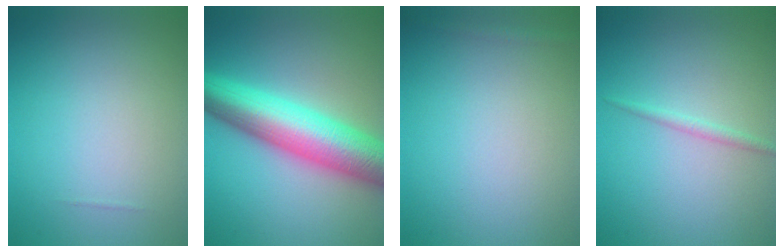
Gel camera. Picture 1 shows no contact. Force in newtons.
{"total": 10.0, "press": 10.0, "slide": 0.1}
{"total": 0.8, "press": 0.8, "slide": 0.0}
{"total": 1.0, "press": 1.0, "slide": 0.1}